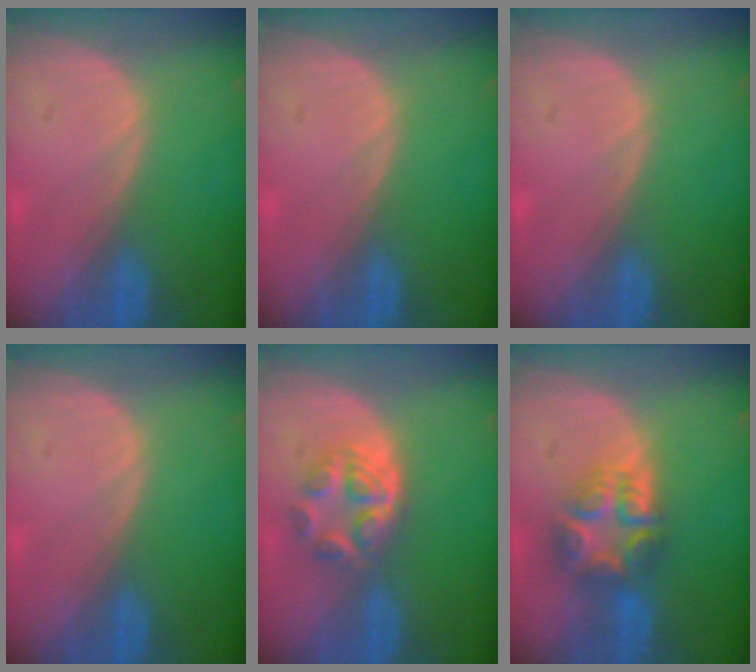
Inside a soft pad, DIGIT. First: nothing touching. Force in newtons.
{"total": 0.0}
{"total": 0.0}
{"total": 0.0}
{"total": 6.3, "press": 5.3, "slide": 3.4}
{"total": 7.7, "press": 6.7, "slide": 3.7}